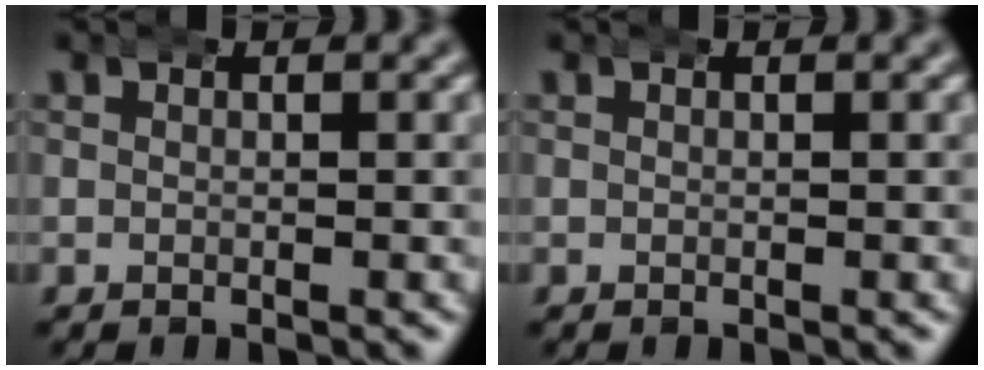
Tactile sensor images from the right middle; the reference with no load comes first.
{"total": 0.0}